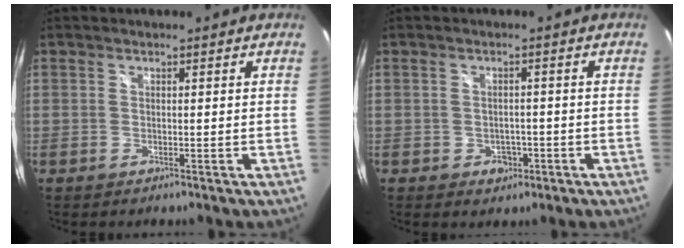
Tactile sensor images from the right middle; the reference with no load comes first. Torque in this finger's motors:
{"motor_torque": [0.02, -0.07, 0.00, 0.00]}